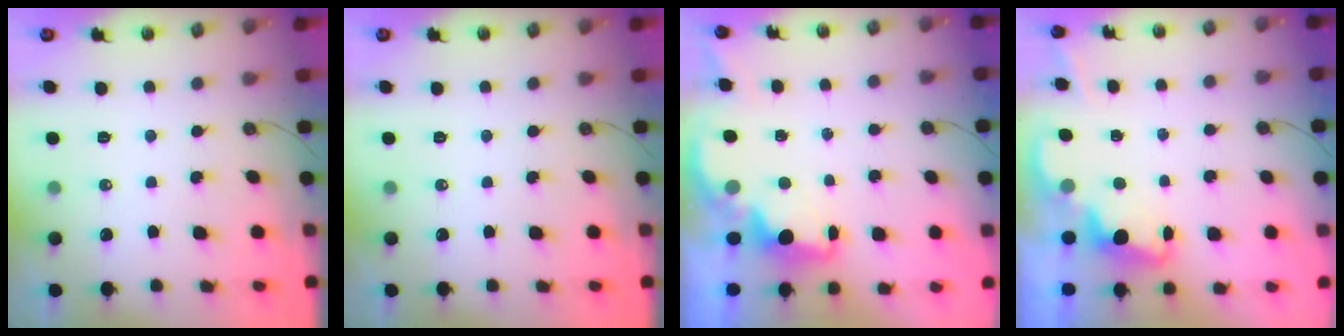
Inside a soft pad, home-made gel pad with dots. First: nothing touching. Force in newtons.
{"total": 0.0}
{"total": 2.0, "press": 1.9, "slide": 0.8}
{"total": 2.4, "press": 2.3, "slide": 0.6}